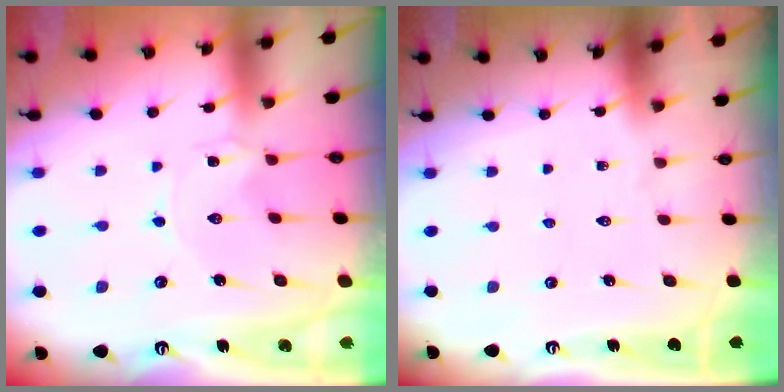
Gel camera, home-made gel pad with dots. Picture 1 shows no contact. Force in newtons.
{"total": 0.0}